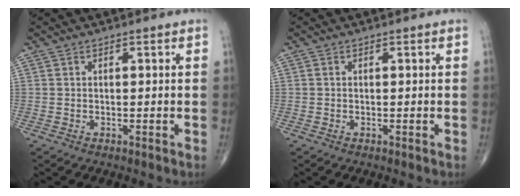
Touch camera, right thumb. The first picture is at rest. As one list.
[{"total": 0.0}]